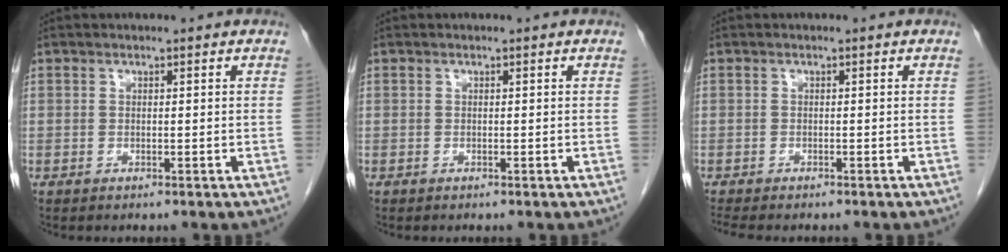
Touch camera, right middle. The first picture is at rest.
{"total": 0.0}
{"total": 4.7, "force": [-4.1, 1.1, 2.1], "torque": [-0.029, -0.010, -0.061]}